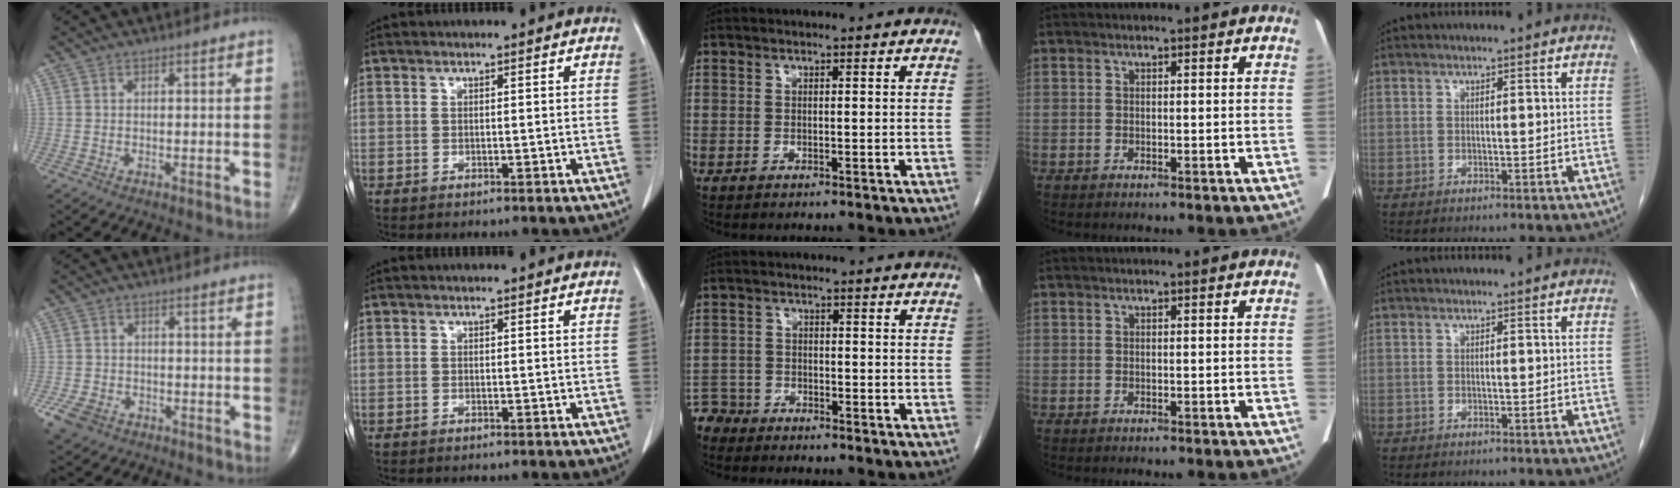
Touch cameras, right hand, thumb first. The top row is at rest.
{"thumb": {"total": 5.9, "force": [-3.3, 4.2, 2.5], "torque": [-0.053, 0.012, -0.054]}, "middle": {"total": 4.1, "force": [-3.8, 1.3, -0.8], "torque": [0.018, -0.004, -0.077]}}